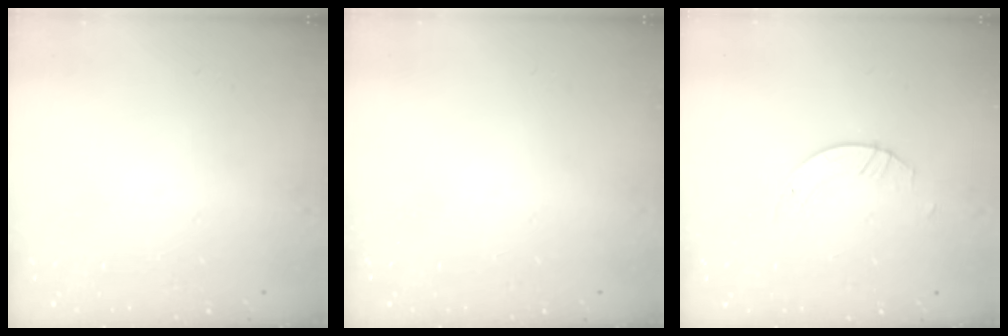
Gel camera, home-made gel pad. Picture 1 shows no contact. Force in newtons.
{"total": 0.0}
{"total": 2.1, "press": 2.1, "slide": 0.1}